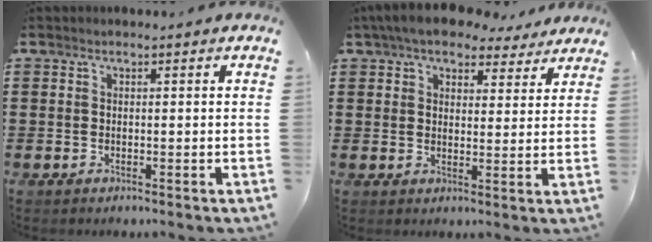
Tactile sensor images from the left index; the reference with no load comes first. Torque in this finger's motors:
{"motor_torque": [1.46, -0.68, 0.98, 0.21]}